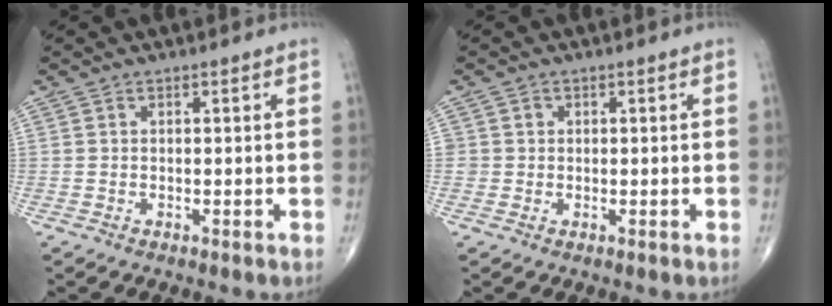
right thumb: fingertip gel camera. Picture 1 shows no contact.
{"total": 1.5, "force": [0.0, 1.5, 0.1], "torque": [0.010, 0.005, -0.002]}